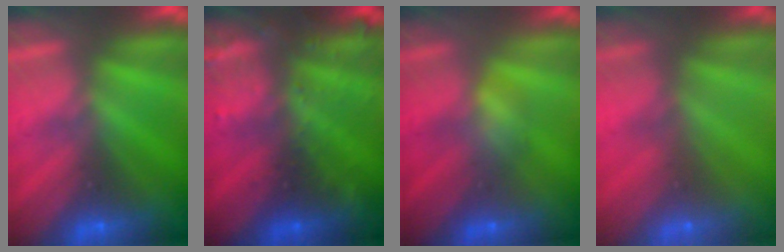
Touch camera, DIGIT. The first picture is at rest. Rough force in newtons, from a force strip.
{"total": 2.9}
{"total": 3.0}
{"total": 8.3}